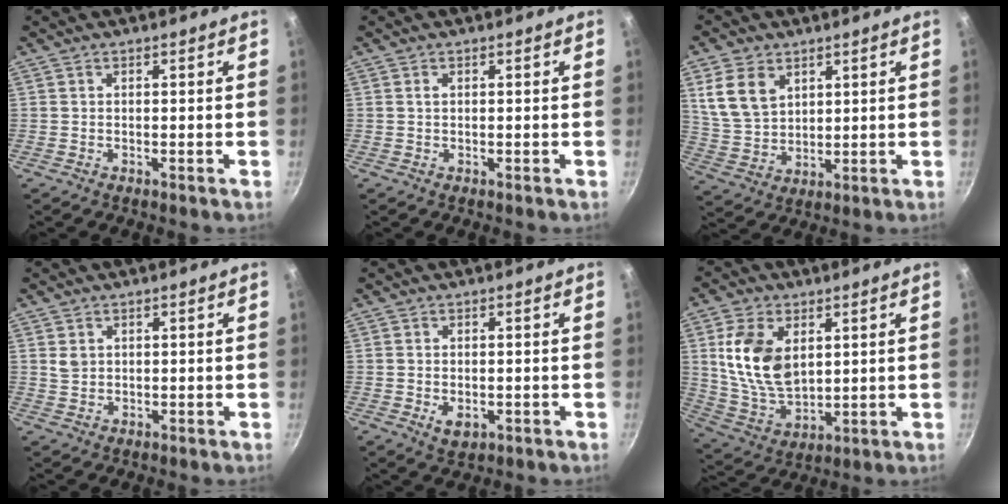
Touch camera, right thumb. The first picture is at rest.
{"total": 0.9, "force": [0.3, 0.6, 0.6], "torque": [-0.010, 0.003, 0.005]}
{"total": 9.7, "force": [4.1, 6.8, 5.4], "torque": [-0.088, -0.014, 0.093]}
{"total": 2.1, "force": [0.7, 1.7, 1.1], "torque": [-0.014, 0.000, 0.016]}
{"total": 3.3, "force": [-0.6, 2.2, 2.4], "torque": [-0.037, -0.009, -0.004]}
{"total": 13.9, "force": [3.6, 8.7, 10.1], "torque": [-0.177, -0.025, 0.081]}